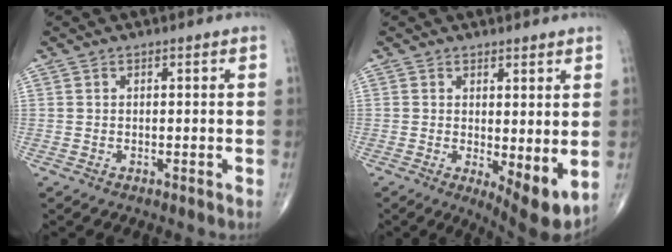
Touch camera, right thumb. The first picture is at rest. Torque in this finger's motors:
{"motor_torque": [-0.25, 0.74, -0.01, -0.02, 0.04]}